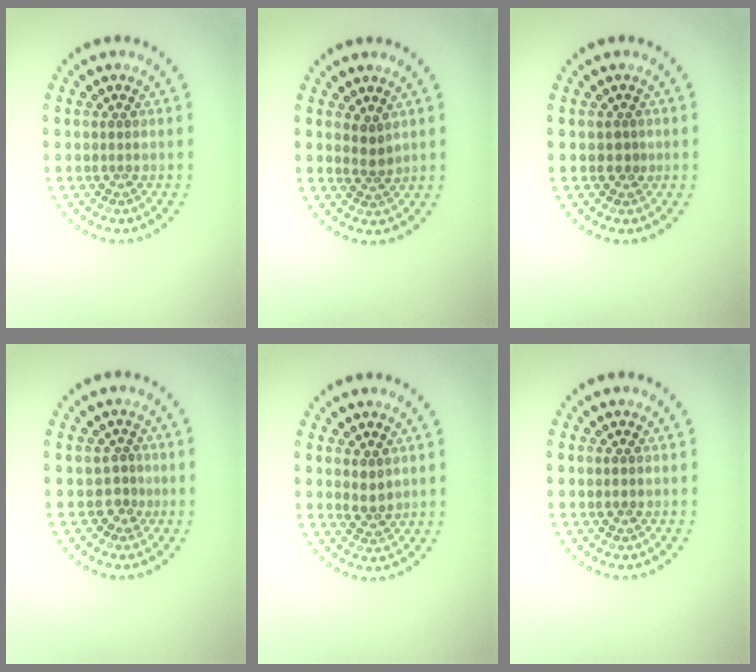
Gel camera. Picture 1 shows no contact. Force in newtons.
{"total": 1.5, "press": 1.2, "slide": 0.9}
{"total": 0.8, "press": 0.5, "slide": 0.6}
{"total": 1.4, "press": 1.0, "slide": 1.0}
{"total": 1.6, "press": 1.5, "slide": 0.5}
{"total": 0.8, "press": 0.8, "slide": 0.1}